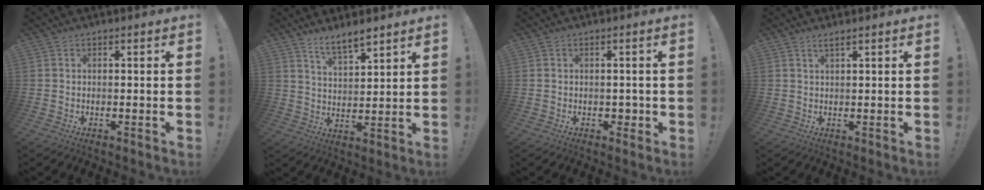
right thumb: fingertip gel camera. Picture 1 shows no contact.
{"total": 7.4, "force": [6.2, 2.0, 3.4], "torque": [-0.050, -0.045, 0.113]}
{"total": 1.5, "force": [0.0, 1.4, 0.7], "torque": [0.000, 0.000, -0.001]}
{"total": 1.9, "force": [1.4, -0.1, 1.2], "torque": [-0.026, -0.005, 0.024]}